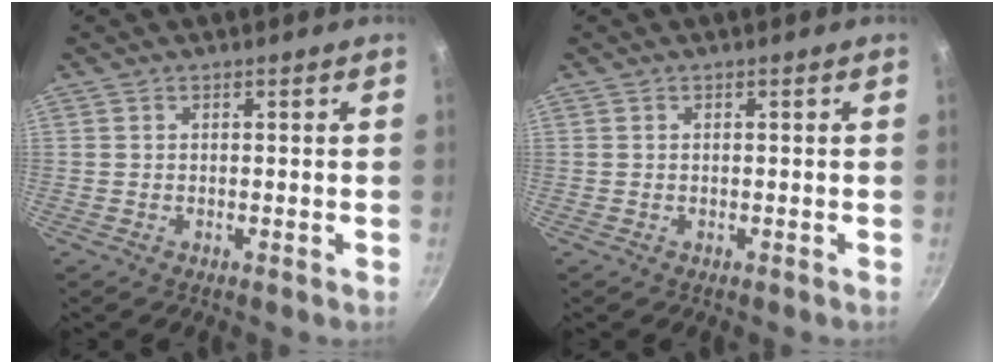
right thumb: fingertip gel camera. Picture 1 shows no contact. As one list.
[{"total": 0.0}]